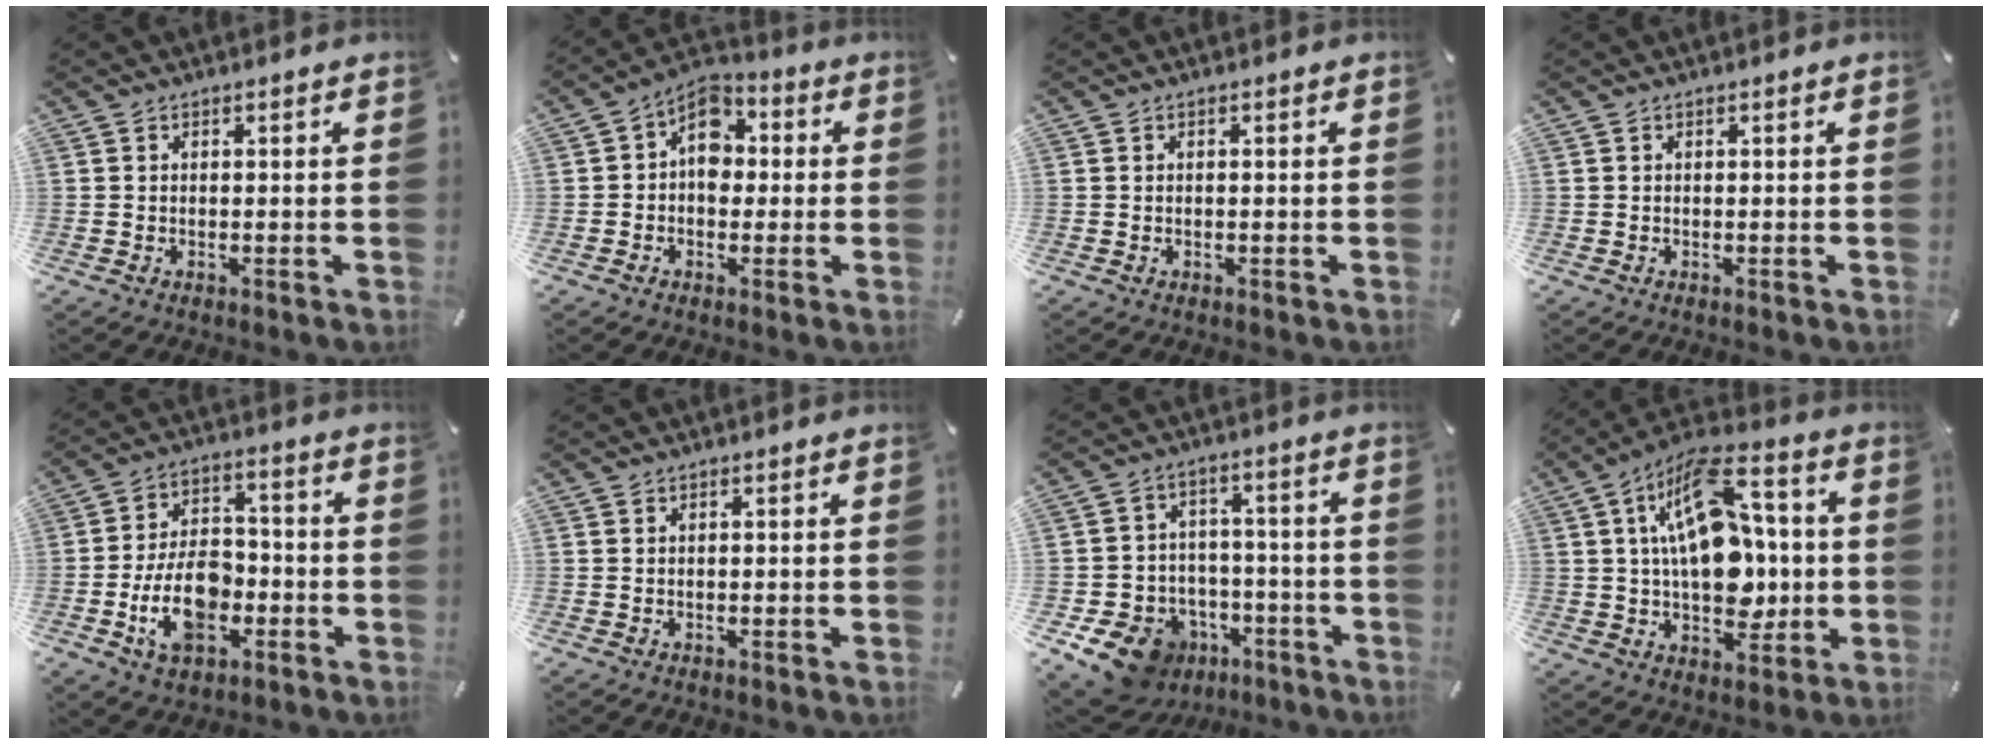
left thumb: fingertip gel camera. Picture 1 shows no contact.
{"total": 8.0, "force": [0.5, 6.2, 5.0], "torque": [-0.074, 0.006, 0.007]}
{"total": 0.0}
{"total": 0.0}
{"total": 14.1, "force": [-4.1, 8.9, 10.1], "torque": [-0.194, 0.007, -0.073]}
{"total": 0.0}
{"total": 12.7, "force": [-7.3, 9.4, 4.4], "torque": [-0.077, 0.054, -0.120]}
{"total": 20.7, "force": [2.9, 12.3, 16.4], "torque": [-0.283, -0.011, 0.046]}